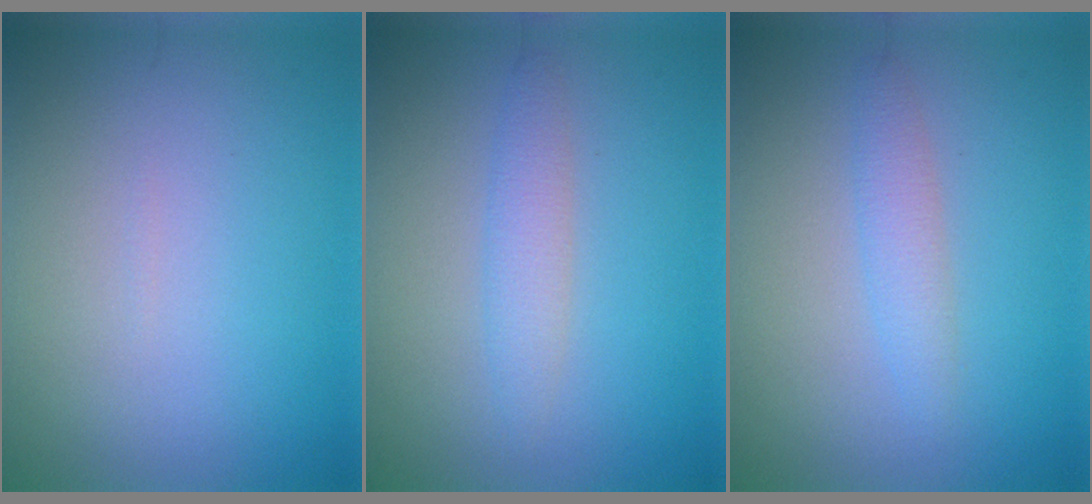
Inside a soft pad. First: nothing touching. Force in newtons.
{"total": 2.0, "press": 2.0, "slide": 0.1}
{"total": 1.8, "press": 1.8, "slide": 0.1}